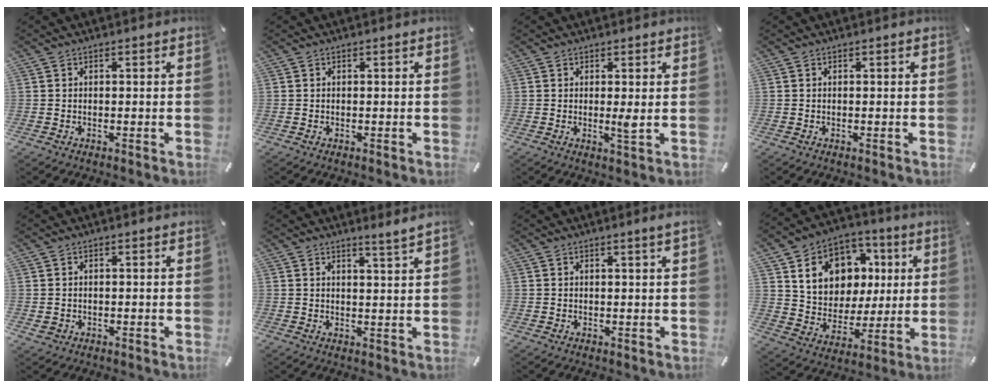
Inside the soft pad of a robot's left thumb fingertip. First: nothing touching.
{"total": 0.0}
{"total": 2.8, "force": [0.2, 0.1, 2.8], "torque": [-0.041, -0.012, 0.002]}
{"total": 0.0}
{"total": 1.3, "force": [-0.2, 1.2, 0.4], "torque": [-0.008, 0.005, -0.005]}
{"total": 3.8, "force": [3.5, -0.8, 1.2], "torque": [-0.024, -0.029, 0.061]}
{"total": 1.7, "force": [0.8, 0.0, 1.6], "torque": [-0.028, -0.001, 0.013]}
{"total": 14.5, "force": [4.4, 12.5, 5.9], "torque": [-0.096, -0.011, 0.090]}